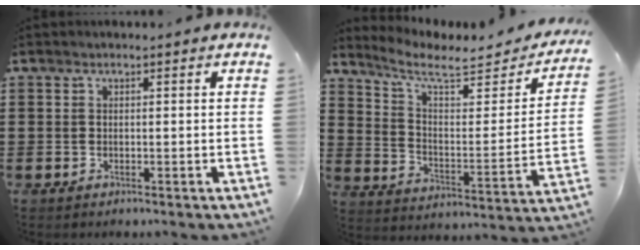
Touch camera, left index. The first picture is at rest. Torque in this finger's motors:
{"motor_torque": [1.65, -0.48, 0.10, 0.07]}